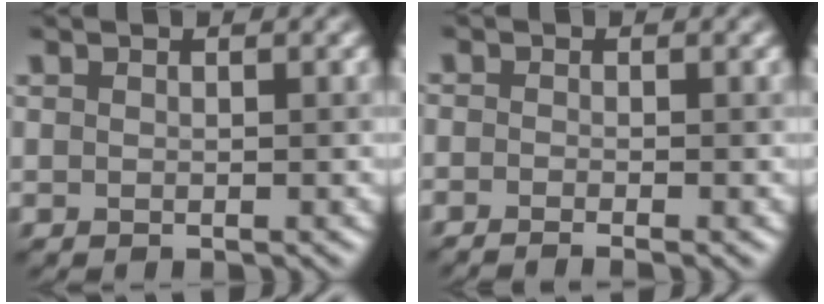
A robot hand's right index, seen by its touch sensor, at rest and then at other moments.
{"total": 2.0, "force": [-1.6, 0.3, 1.2], "torque": [-0.009, -0.005, -0.024]}